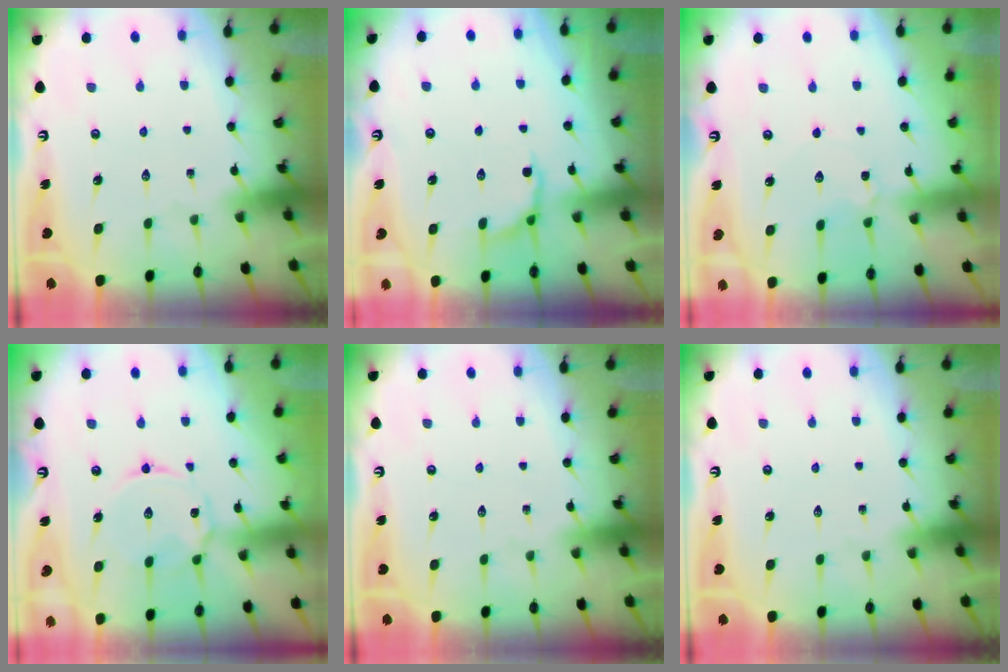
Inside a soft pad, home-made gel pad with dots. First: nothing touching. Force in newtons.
{"total": 3.9, "press": 3.1, "slide": 2.4}
{"total": 3.3, "press": 3.3, "slide": 0.4}
{"total": 6.1, "press": 6.1, "slide": 0.4}
{"total": 0.0}
{"total": 0.0}